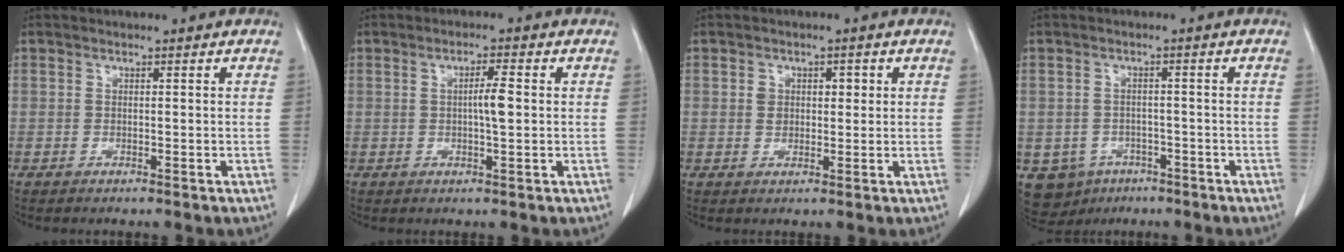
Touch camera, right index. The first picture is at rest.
{"total": 3.4, "force": [0.3, 0.3, 3.4], "torque": [-0.060, 0.000, 0.004]}
{"total": 3.0, "force": [0.7, 2.2, 1.9], "torque": [-0.028, 0.010, 0.012]}
{"total": 6.9, "force": [-3.4, 5.9, 1.3], "torque": [-0.027, 0.006, -0.042]}